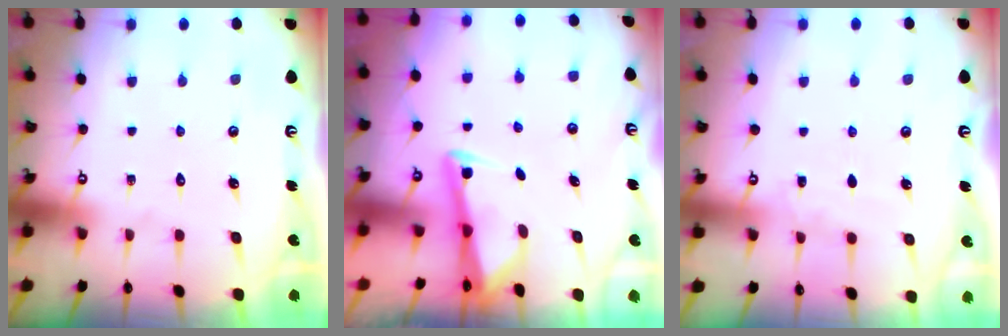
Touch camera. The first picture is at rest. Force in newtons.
{"total": 3.1, "press": 3.1, "slide": 0.3}
{"total": 3.7, "press": 3.6, "slide": 0.5}